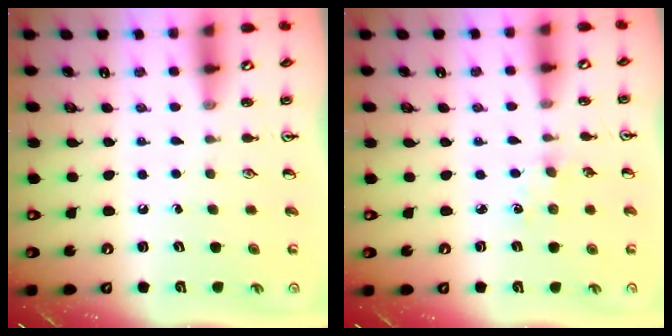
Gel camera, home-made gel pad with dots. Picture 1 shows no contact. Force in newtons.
{"total": 2.4, "press": 2.4, "slide": 0.4}